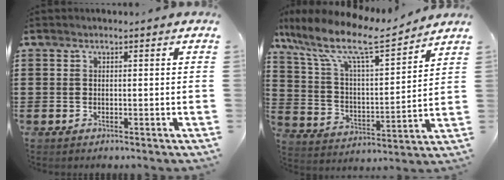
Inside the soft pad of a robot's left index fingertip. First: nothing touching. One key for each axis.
{"total": 10.8, "fx": 8.2, "fy": 2.2, "fz": 6.7, "tx": -0.161, "ty": -0.045, "tz": 0.135}